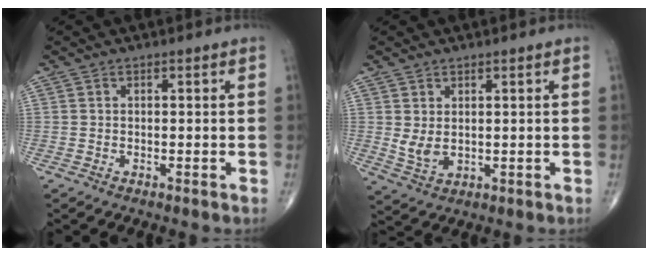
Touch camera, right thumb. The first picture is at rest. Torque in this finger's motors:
{"motor_torque": [0.29, 0.21, -0.07, -0.16, 0.03]}